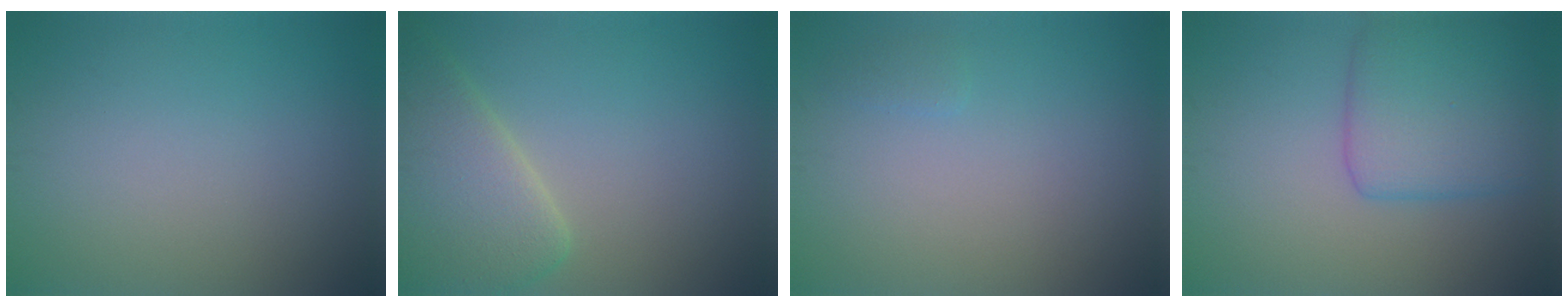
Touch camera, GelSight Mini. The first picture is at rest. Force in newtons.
{"total": 6.3, "press": 6.3, "slide": 0.8}
{"total": 0.6, "press": 0.6, "slide": 0.1}
{"total": 5.8, "press": 5.8, "slide": 0.1}